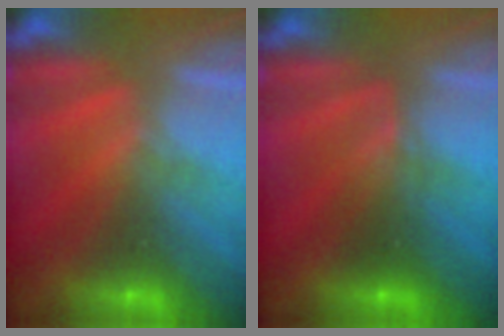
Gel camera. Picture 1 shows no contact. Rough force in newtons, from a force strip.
{"total": 2.4}